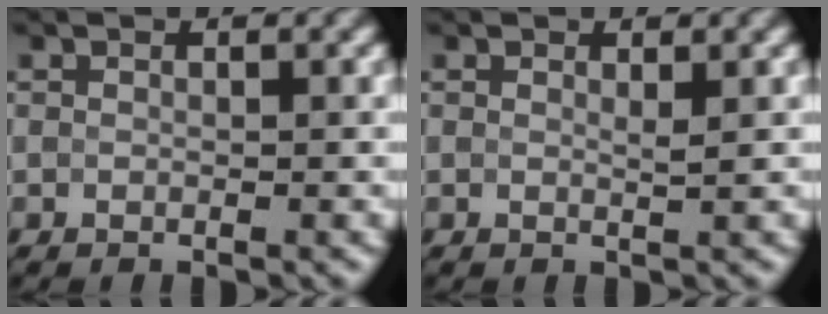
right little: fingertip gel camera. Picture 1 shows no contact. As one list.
[{"total": 0.0}]